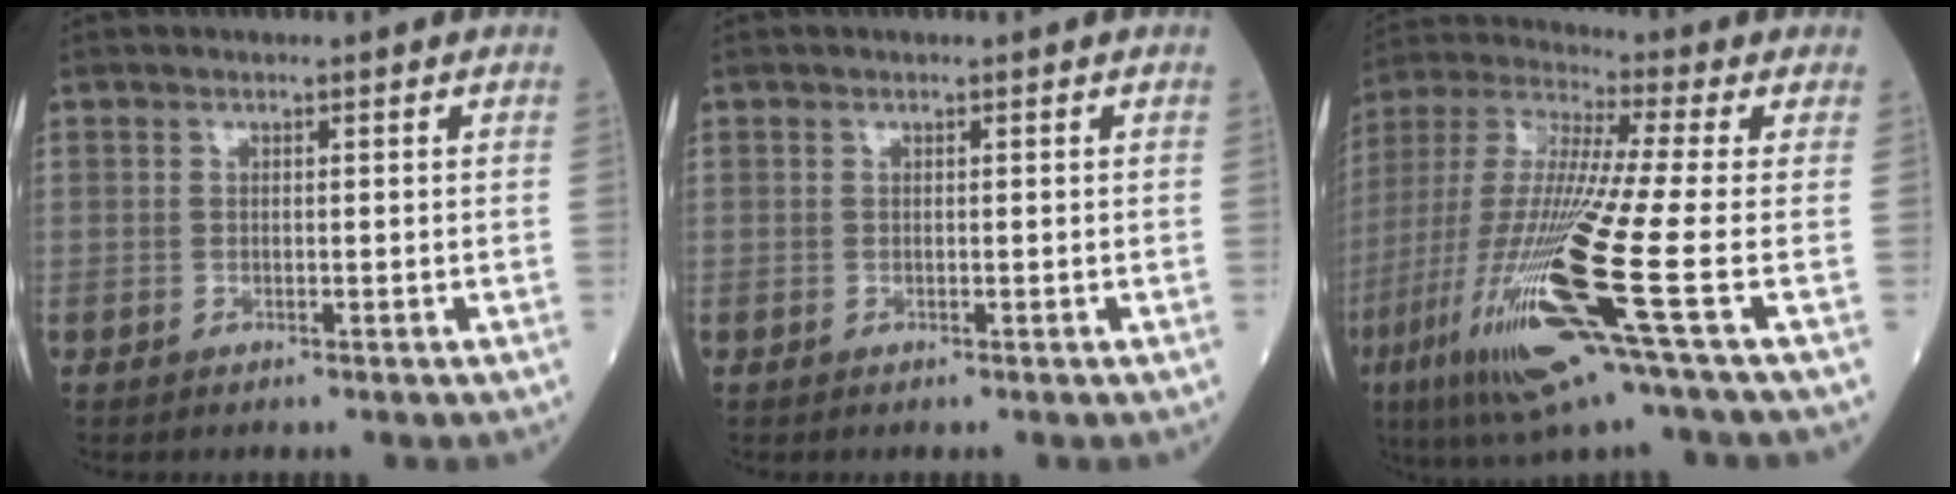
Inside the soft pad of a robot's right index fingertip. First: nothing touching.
{"total": 0.0}
{"total": 19.6, "force": [-7.3, -0.6, 18.1], "torque": [-0.411, -0.040, -0.149]}